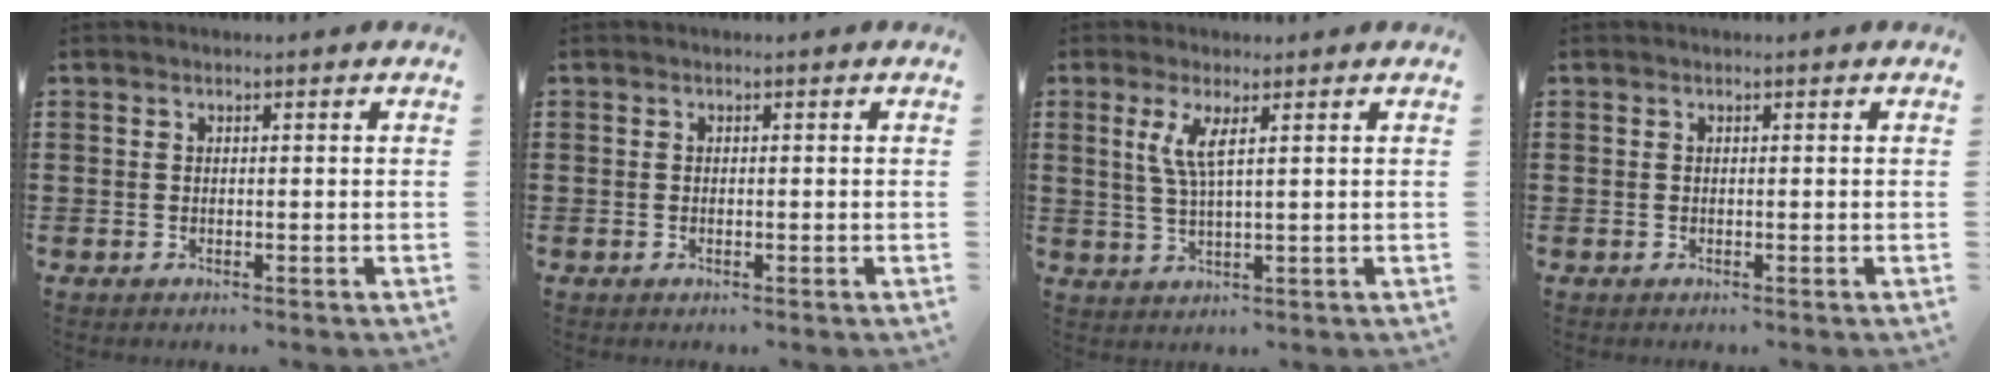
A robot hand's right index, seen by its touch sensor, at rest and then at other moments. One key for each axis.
{"total": 0.0}
{"total": 4.2, "fx": 1.5, "fy": 0.6, "fz": 3.9, "tx": -0.082, "ty": -0.001, "tz": 0.023}
{"total": 0.0}